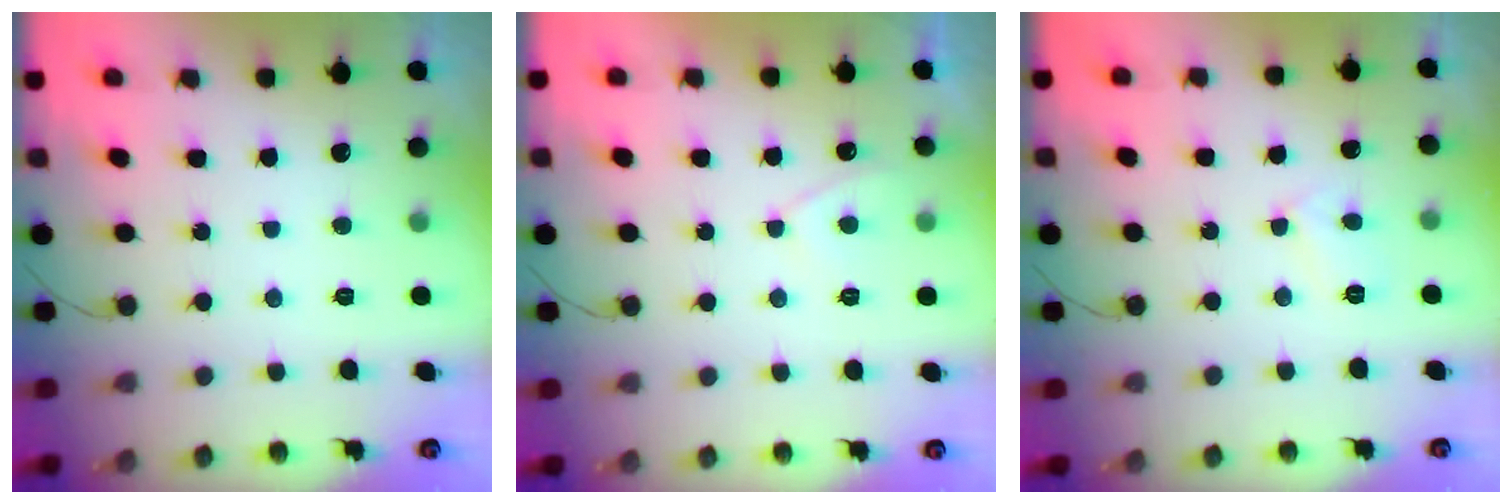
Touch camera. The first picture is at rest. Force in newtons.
{"total": 2.4, "press": 2.4, "slide": 0.5}
{"total": 3.8, "press": 3.8, "slide": 0.3}